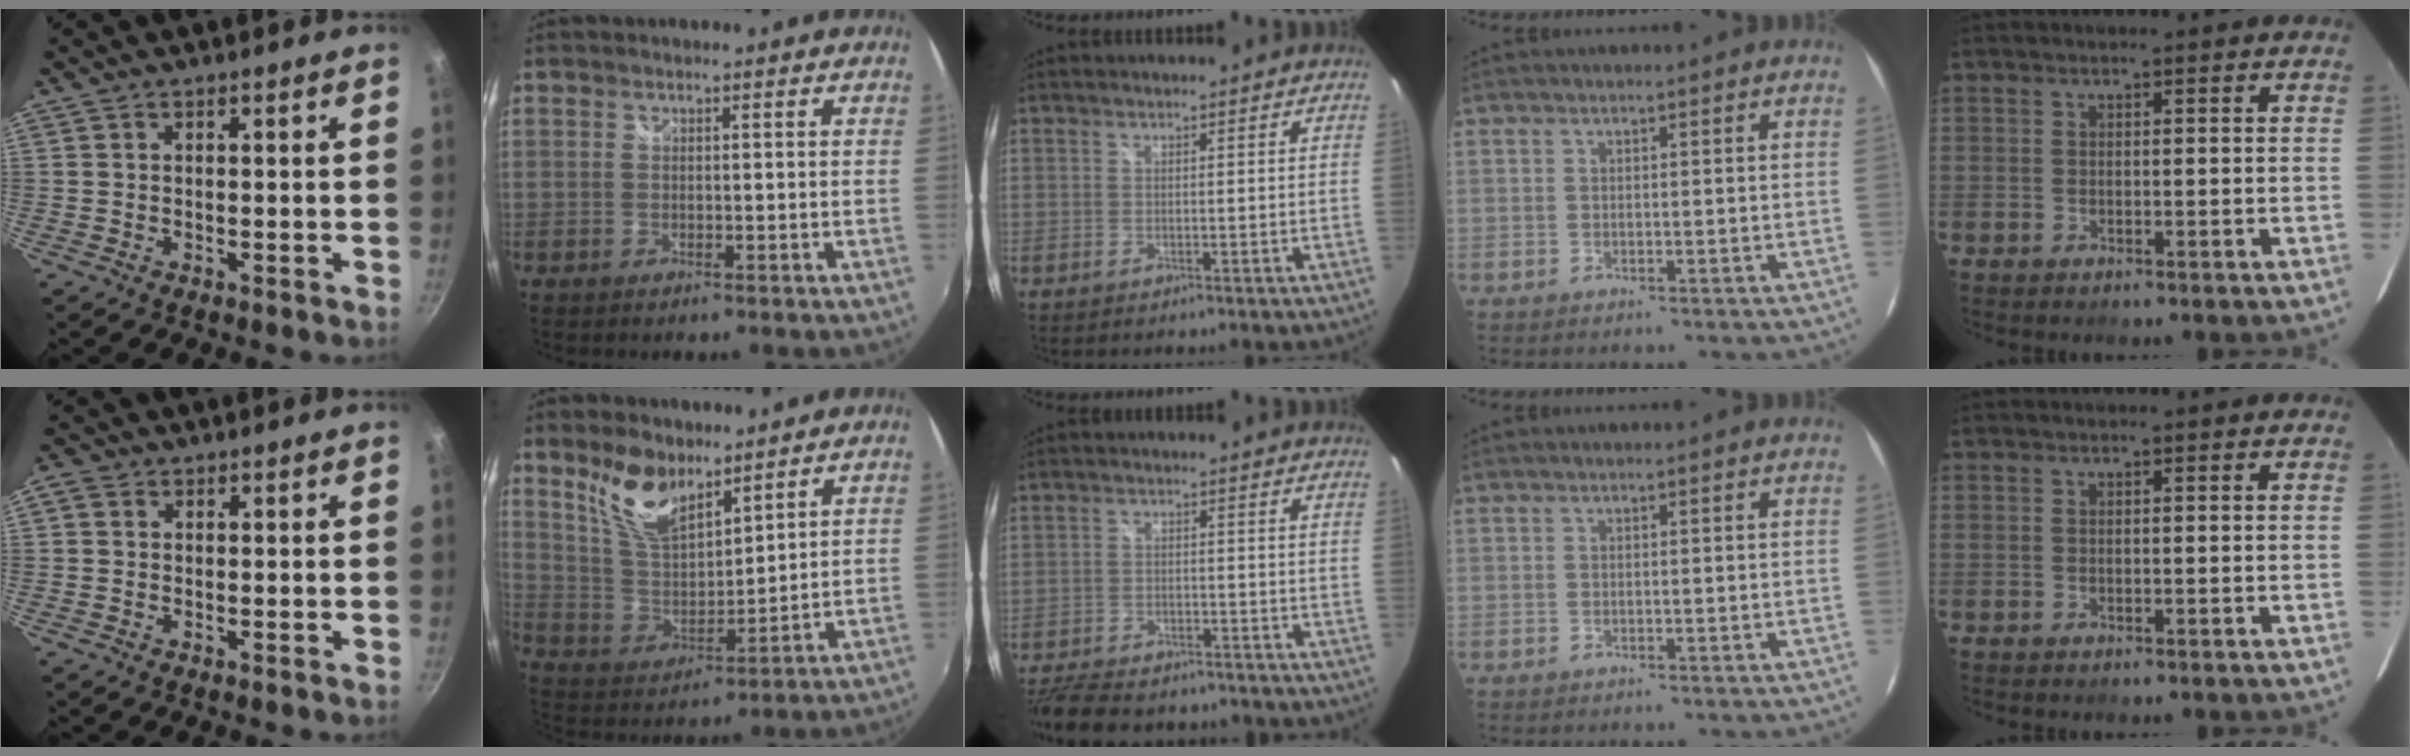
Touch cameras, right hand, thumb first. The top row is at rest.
{"thumb": {"total": 1.6, "force": [0.3, 1.4, 0.7], "torque": [-0.014, 0.005, 0.002]}, "index": {"total": 11.6, "force": [8.2, 4.9, 6.6], "torque": [-0.130, 0.004, 0.166]}, "middle": {"total": 13.8, "force": [-11.4, 5.3, 5.6], "torque": [-0.131, -0.010, -0.171]}}